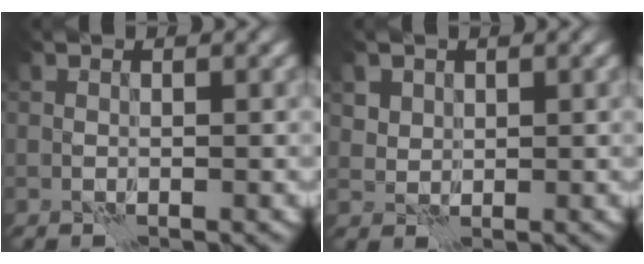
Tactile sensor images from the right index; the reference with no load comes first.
{"total": 2.5, "force": [1.5, 1.9, 0.8], "torque": [-0.042, -0.003, 0.042]}